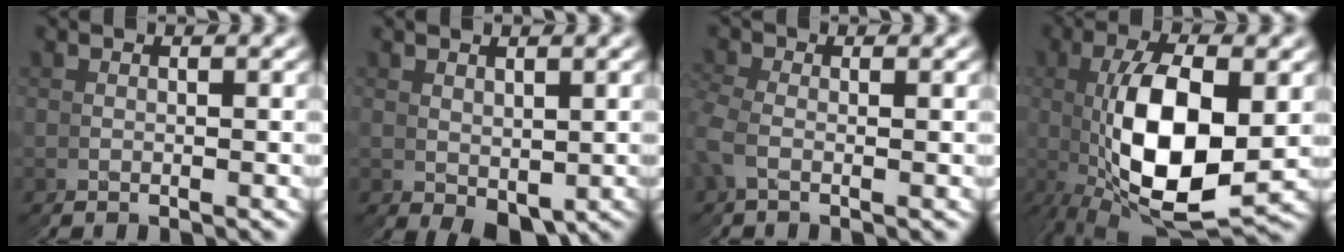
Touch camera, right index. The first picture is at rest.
{"total": 3.9, "force": [-0.8, 2.4, 3.0], "torque": [-0.026, -0.011, -0.003]}
{"total": 1.7, "force": [0.9, 0.0, -1.4], "torque": [0.018, 0.005, 0.013]}
{"total": 10.5, "force": [0.6, 4.8, 9.3], "torque": [-0.168, -0.007, 0.022]}